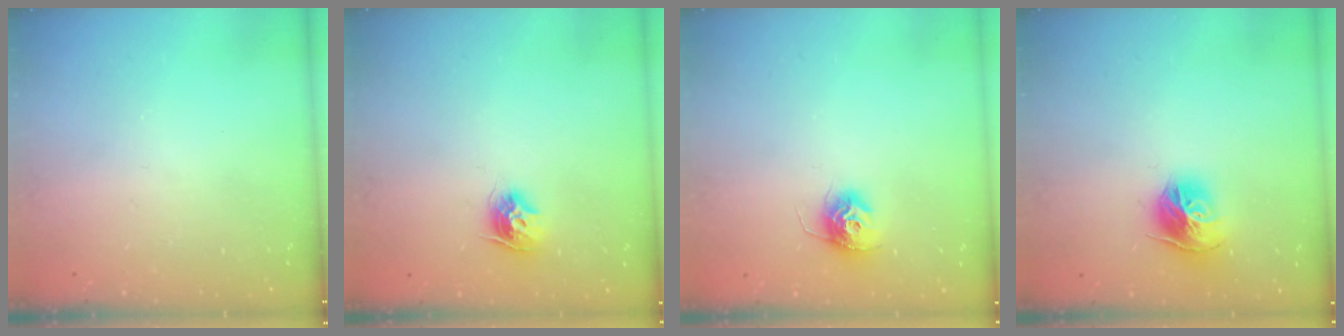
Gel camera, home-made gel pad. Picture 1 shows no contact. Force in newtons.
{"total": 9.6, "press": 9.6, "slide": 0.7}
{"total": 10.3, "press": 10.3, "slide": 0.4}
{"total": 12.5, "press": 12.4, "slide": 1.3}